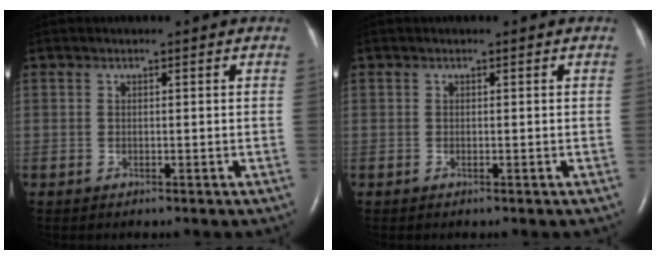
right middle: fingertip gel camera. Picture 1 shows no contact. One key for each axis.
{"total": 0.0}